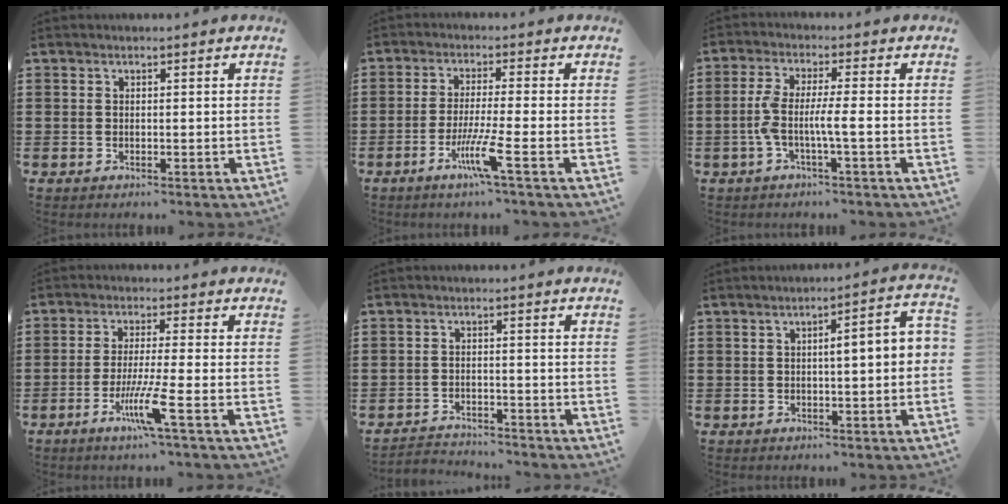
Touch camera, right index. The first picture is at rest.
{"total": 6.7, "force": [-3.2, -0.4, 5.9], "torque": [-0.115, -0.017, -0.060]}
{"total": 4.0, "force": [-1.1, 0.0, 3.8], "torque": [-0.093, -0.012, -0.031]}
{"total": 7.2, "force": [-3.2, -0.1, 6.5], "torque": [-0.125, -0.017, -0.059]}
{"total": 2.5, "force": [-2.4, 0.3, -0.2], "torque": [-0.007, 0.001, -0.055]}
{"total": 3.7, "force": [-0.2, 0.4, 3.7], "torque": [-0.065, 0.001, -0.008]}